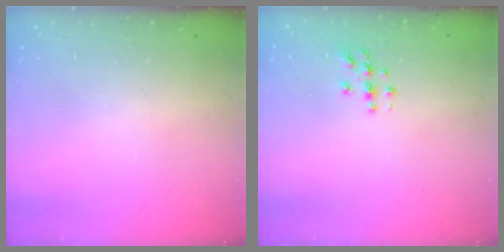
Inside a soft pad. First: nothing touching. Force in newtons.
{"total": 3.2, "press": 3.2, "slide": 0.1}